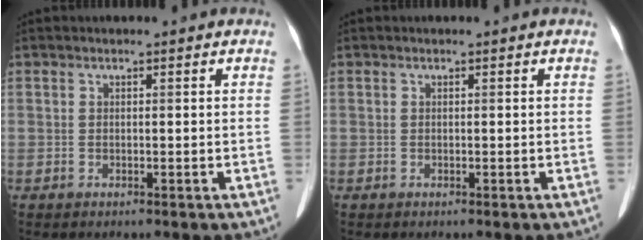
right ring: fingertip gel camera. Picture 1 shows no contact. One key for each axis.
{"total": 0.0}